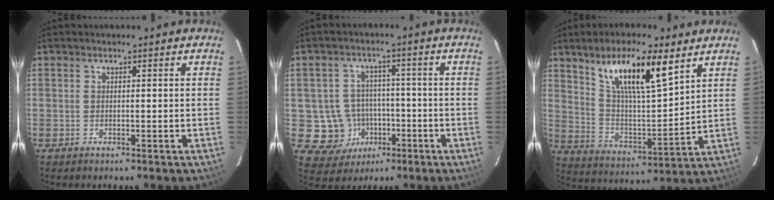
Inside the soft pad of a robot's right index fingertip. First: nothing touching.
{"total": 9.1, "force": [-2.7, 8.6, 1.5], "torque": [-0.052, 0.029, -0.023]}
{"total": 15.8, "force": [9.2, 3.8, 12.2], "torque": [-0.211, 0.009, 0.170]}